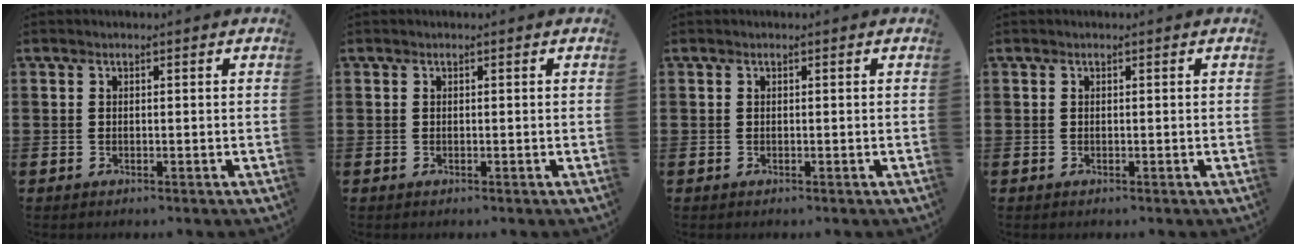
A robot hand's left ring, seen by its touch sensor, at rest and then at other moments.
{"total": 0.0}
{"total": 0.0}
{"total": 0.0}